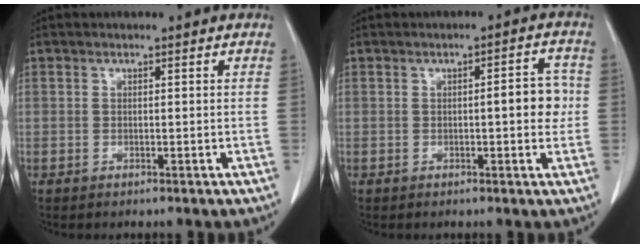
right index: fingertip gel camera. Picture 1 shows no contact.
{"total": 4.6, "force": [-0.1, 1.2, 4.5], "torque": [-0.056, 0.008, -0.003]}